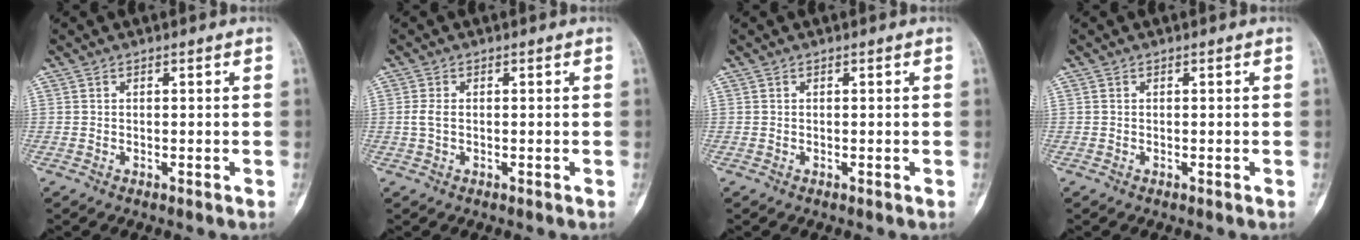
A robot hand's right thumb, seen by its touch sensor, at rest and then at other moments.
{"total": 1.9, "force": [-0.1, 1.1, 1.5], "torque": [-0.039, 0.000, -0.004]}
{"total": 0.0}
{"total": 0.0}